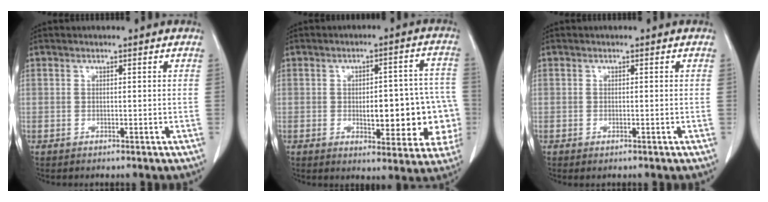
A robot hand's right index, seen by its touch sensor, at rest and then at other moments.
{"total": 13.4, "force": [-2.1, 5.3, 12.1], "torque": [-0.132, 0.028, -0.015]}
{"total": 0.6, "force": [-0.4, 0.1, 0.5], "torque": [-0.008, -0.002, -0.005]}